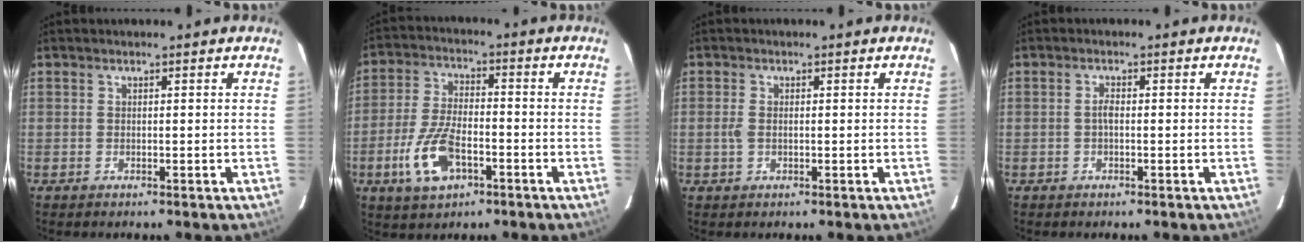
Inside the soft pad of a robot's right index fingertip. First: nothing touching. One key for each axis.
{"total": 11.0, "fx": -4.7, "fy": 5.2, "fz": 8.4, "tx": -0.186, "ty": -0.003, "tz": -0.083}
{"total": 1.9, "fx": -0.3, "fy": 1.1, "fz": 1.6, "tx": -0.035, "ty": 0.000, "tz": -0.005}
{"total": 1.2, "fx": -0.2, "fy": 0.5, "fz": 1.1, "tx": -0.022, "ty": 0.005, "tz": -0.006}